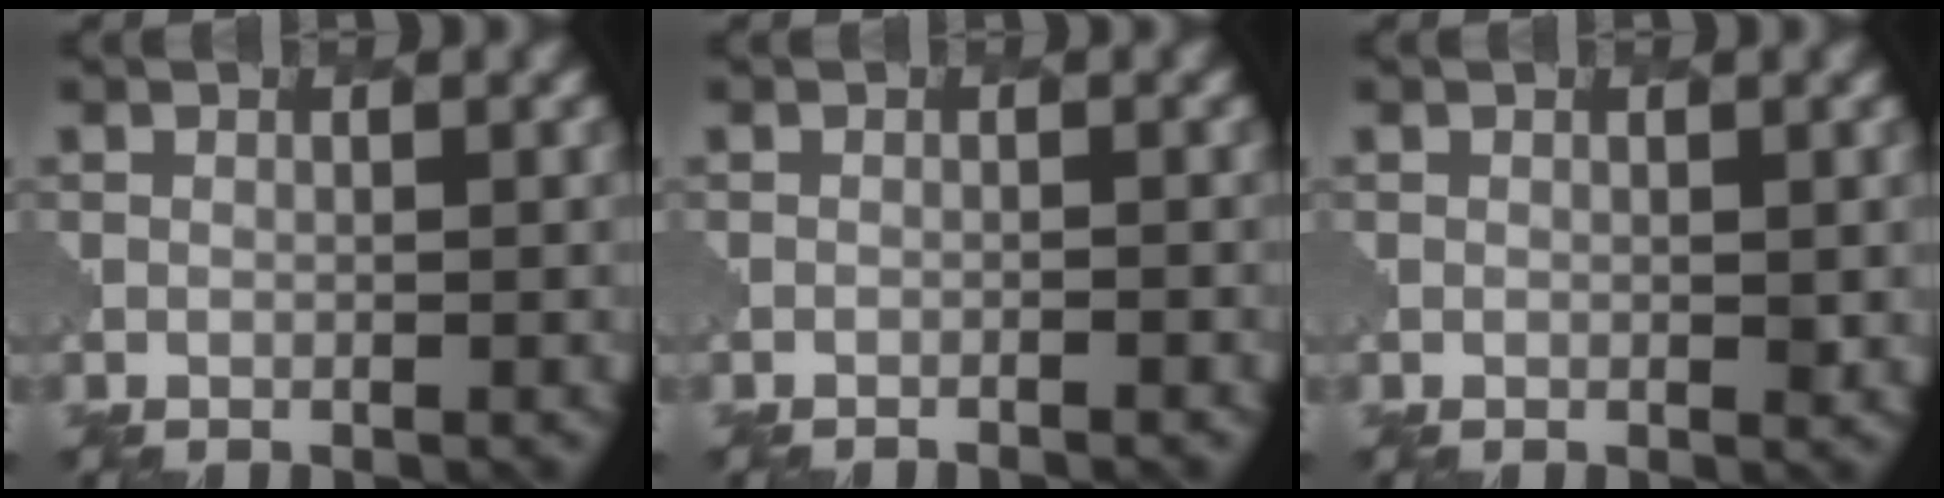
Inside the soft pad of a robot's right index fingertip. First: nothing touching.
{"total": 1.6, "force": [-1.5, 0.1, 0.4], "torque": [0.002, 0.011, -0.025]}
{"total": 0.7, "force": [0.5, 0.3, 0.4], "torque": [-0.010, 0.000, 0.009]}